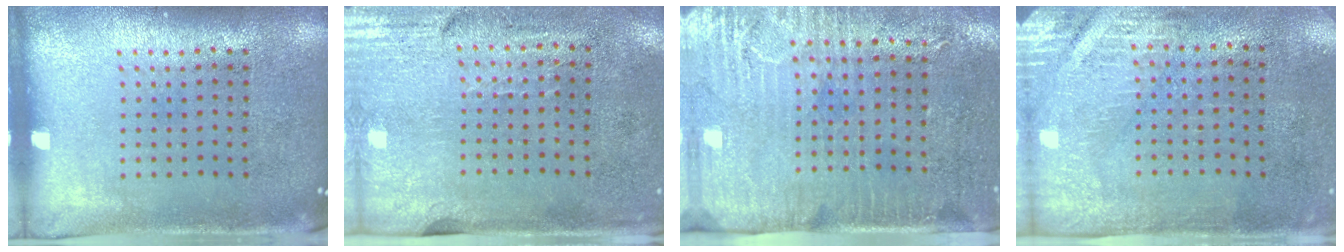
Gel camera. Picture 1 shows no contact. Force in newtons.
{"total": 3.0, "press": 2.5, "slide": 1.6}
{"total": 3.1, "press": 2.6, "slide": 1.6}
{"total": 2.9, "press": 2.5, "slide": 1.4}